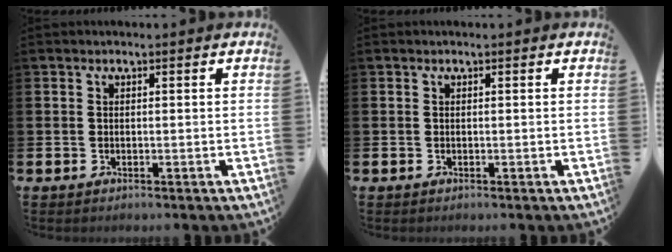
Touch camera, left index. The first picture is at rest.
{"total": 0.0}